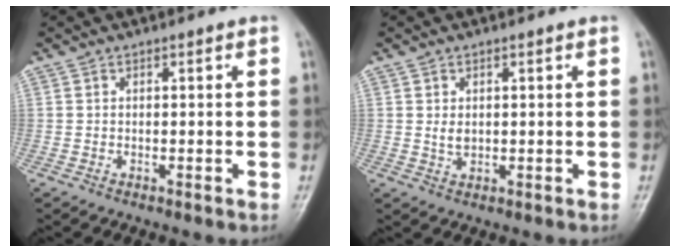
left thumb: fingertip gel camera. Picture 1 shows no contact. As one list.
[{"total": 1.8, "force": [0.3, 1.2, 1.4], "torque": [-0.020, -0.004, 0.009]}]